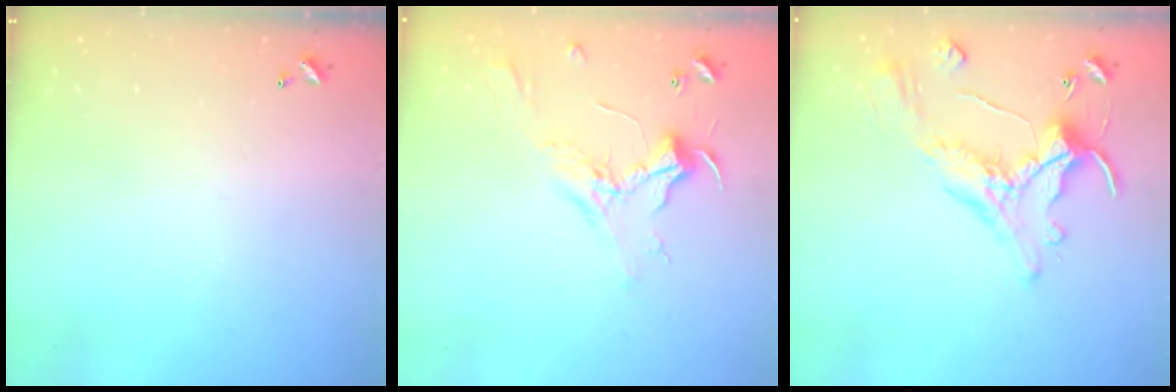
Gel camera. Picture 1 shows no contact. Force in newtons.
{"total": 2.4, "press": 2.3, "slide": 0.8}
{"total": 2.5, "press": 2.2, "slide": 1.2}